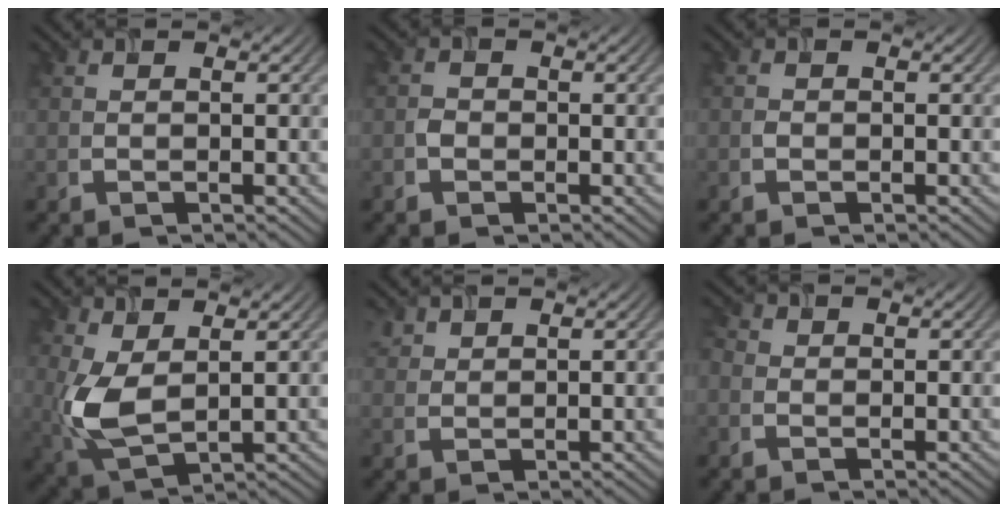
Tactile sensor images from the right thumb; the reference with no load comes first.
{"total": 1.1, "force": [-0.5, 0.9, 0.3], "torque": [-0.006, -0.002, -0.013]}
{"total": 0.5, "force": [-0.3, 0.4, 0.1], "torque": [-0.001, -0.004, -0.007]}
{"total": 6.7, "force": [1.0, 3.6, 5.5], "torque": [-0.148, -0.005, 0.023]}
{"total": 2.1, "force": [1.7, 1.0, 0.7], "torque": [-0.022, 0.003, 0.042]}
{"total": 1.8, "force": [-0.4, 1.6, 0.8], "torque": [-0.022, 0.000, -0.013]}